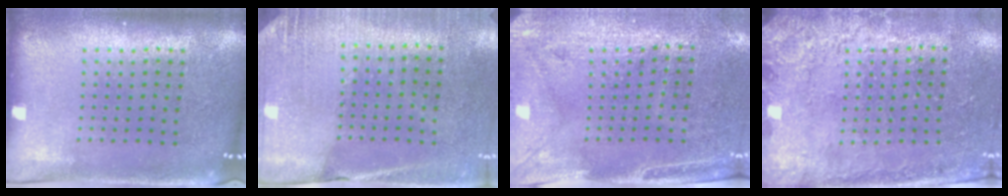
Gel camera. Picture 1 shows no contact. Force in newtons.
{"total": 2.6, "press": 2.4, "slide": 1.1}
{"total": 2.9, "press": 2.4, "slide": 1.5}
{"total": 2.6, "press": 2.3, "slide": 1.1}